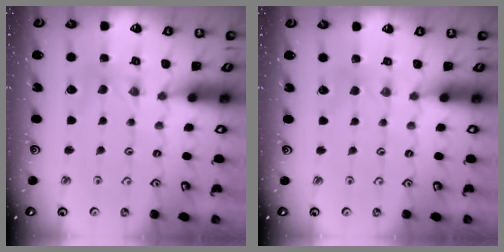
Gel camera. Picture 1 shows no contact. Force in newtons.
{"total": 2.5, "press": 2.4, "slide": 0.4}